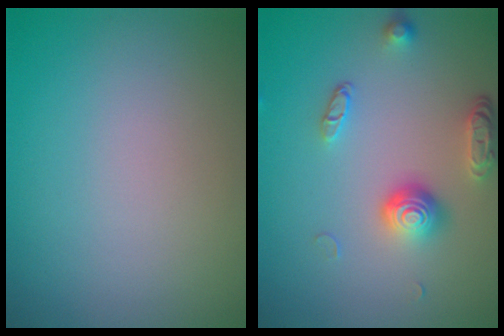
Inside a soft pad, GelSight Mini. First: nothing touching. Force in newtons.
{"total": 3.7, "press": 2.9, "slide": 2.3}